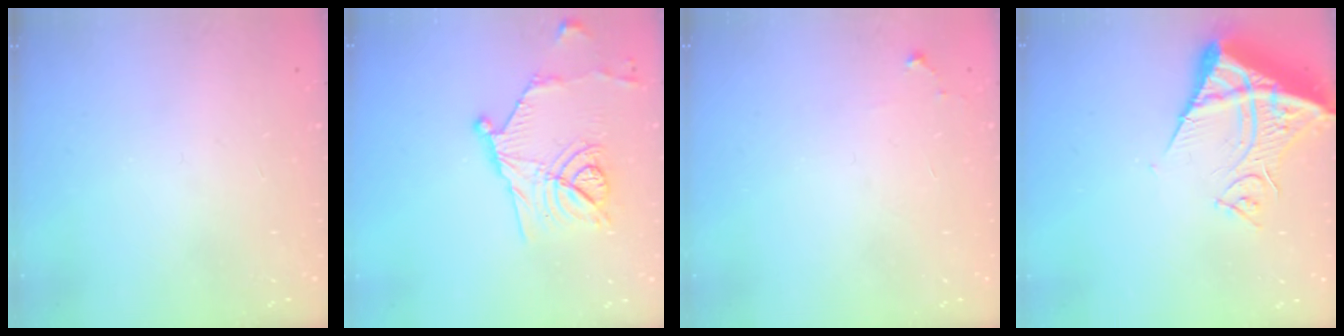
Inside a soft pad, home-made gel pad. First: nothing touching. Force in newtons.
{"total": 14.8, "press": 14.6, "slide": 2.2}
{"total": 4.9, "press": 4.9, "slide": 0.7}
{"total": 13.5, "press": 13.3, "slide": 1.8}